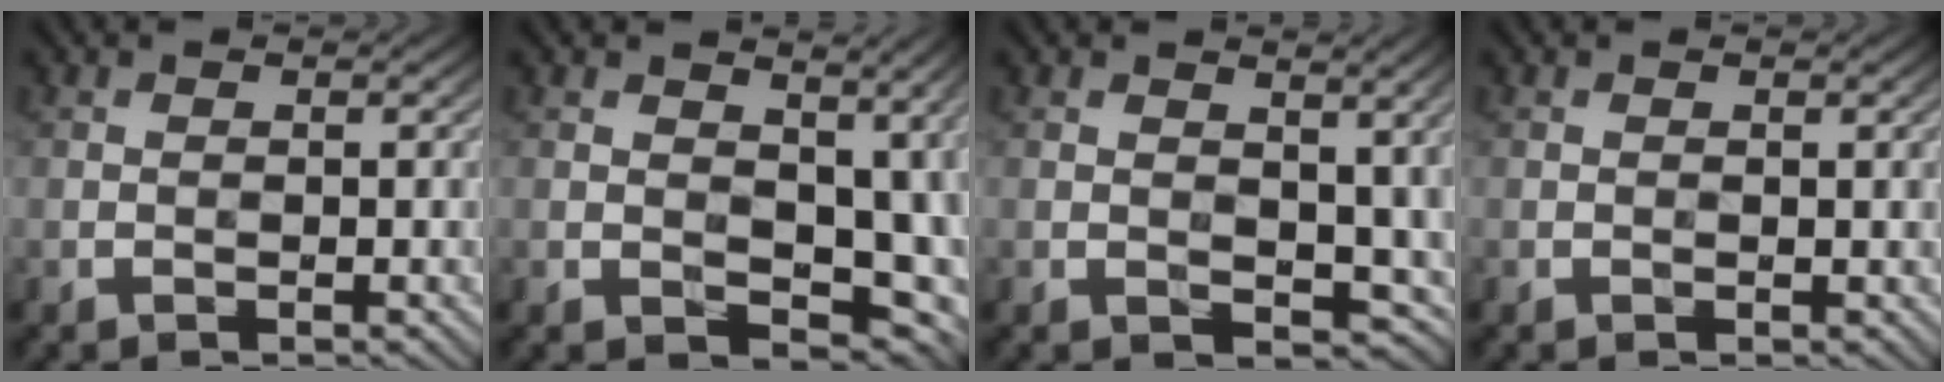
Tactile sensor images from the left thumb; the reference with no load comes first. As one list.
[{"total": 10.0, "force": [0.8, 6.5, 7.6], "torque": [-0.104, -0.016, 0.022]}, {"total": 6.4, "force": [0.9, 4.4, 4.6], "torque": [-0.068, -0.013, 0.020]}, {"total": 0.0}]